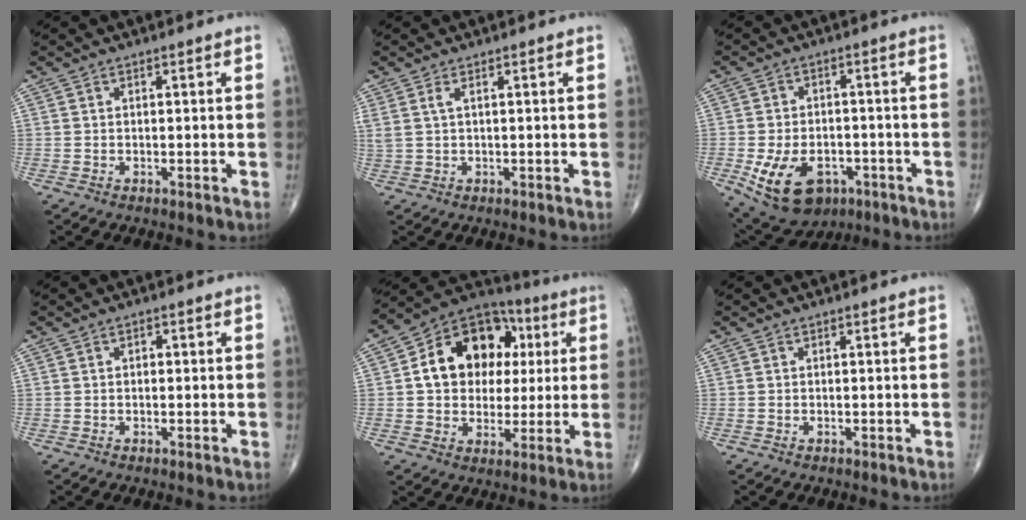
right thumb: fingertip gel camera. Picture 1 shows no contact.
{"total": 2.5, "force": [1.1, 0.8, 2.1], "torque": [-0.059, 0.009, 0.032]}
{"total": 13.4, "force": [-5.2, 8.8, 8.7], "torque": [-0.145, 0.016, -0.068]}
{"total": 1.0, "force": [0.2, 0.6, 0.7], "torque": [-0.010, 0.003, 0.001]}
{"total": 17.5, "force": [3.3, 13.2, 11.0], "torque": [-0.134, 0.018, 0.048]}
{"total": 0.0}